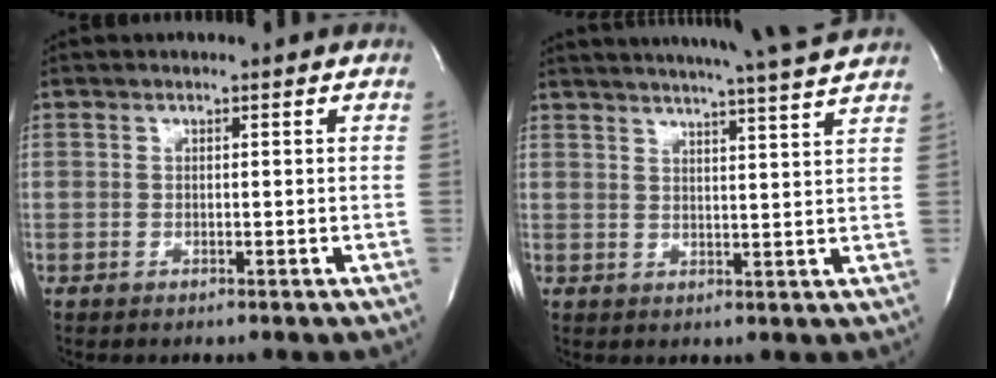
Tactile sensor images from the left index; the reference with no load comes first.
{"total": 16.1, "force": [14.6, -1.1, 6.6], "torque": [-0.114, -0.022, 0.187]}